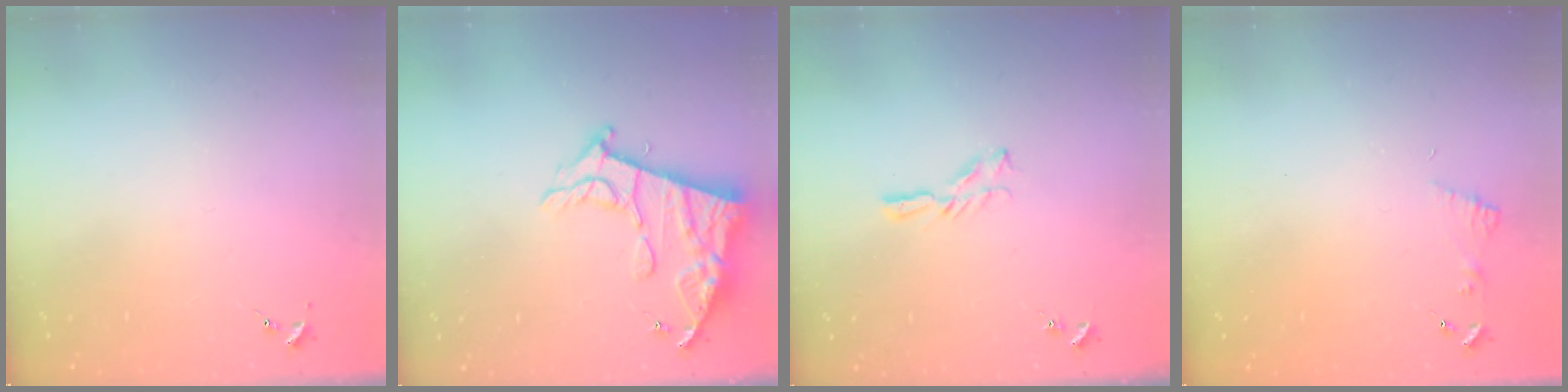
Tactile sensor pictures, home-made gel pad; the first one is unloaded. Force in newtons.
{"total": 14.0, "press": 13.9, "slide": 1.1}
{"total": 5.9, "press": 5.9, "slide": 0.1}
{"total": 6.5, "press": 6.4, "slide": 0.9}